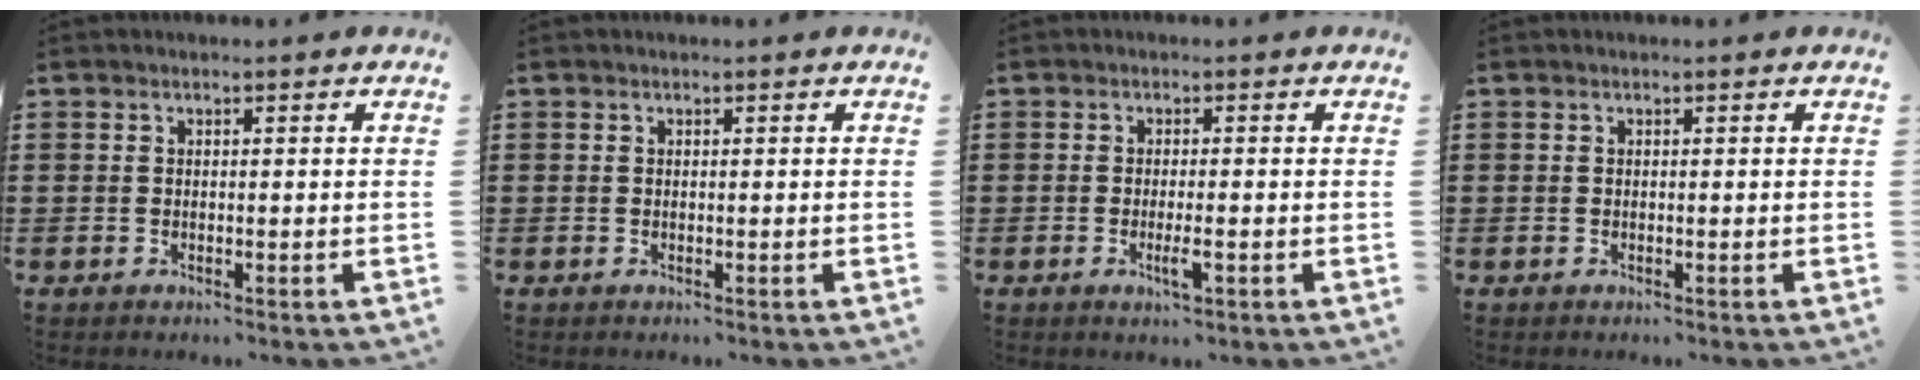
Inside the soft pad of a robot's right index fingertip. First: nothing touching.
{"total": 0.0}
{"total": 2.7, "force": [-1.1, 0.4, 2.4], "torque": [-0.048, -0.004, -0.021]}
{"total": 0.0}